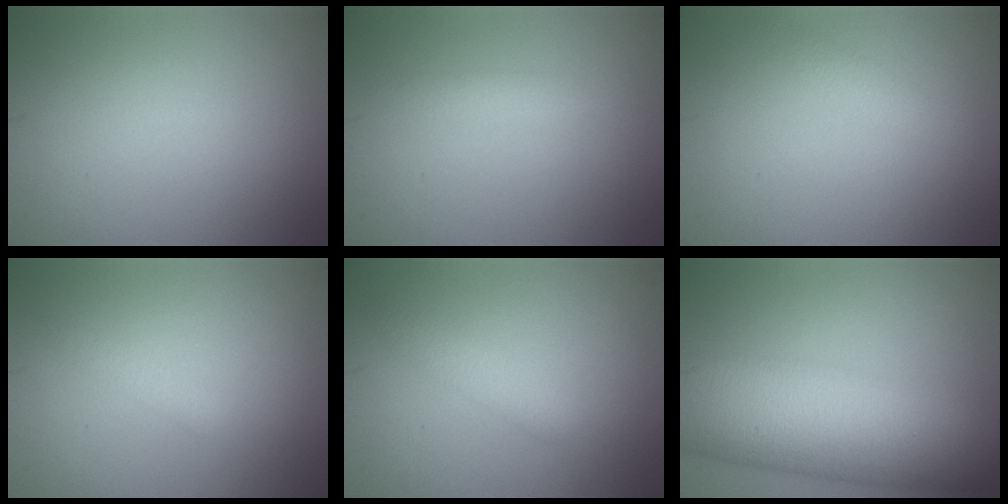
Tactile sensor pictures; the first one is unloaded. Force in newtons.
{"total": 1.1, "press": 1.1, "slide": 0.1}
{"total": 1.3, "press": 1.3, "slide": 0.1}
{"total": 0.9, "press": 0.9, "slide": 0.0}
{"total": 1.9, "press": 1.9, "slide": 0.0}
{"total": 12.7, "press": 12.7, "slide": 0.2}